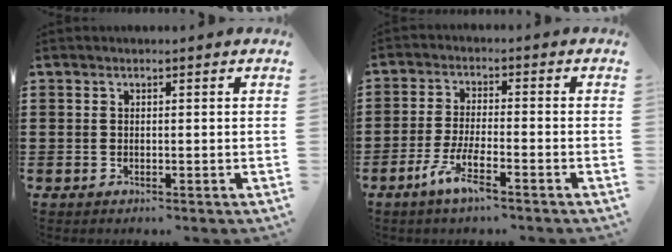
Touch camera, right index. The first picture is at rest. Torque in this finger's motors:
{"motor_torque": [1.11, 1.03, 0.61, 0.16]}